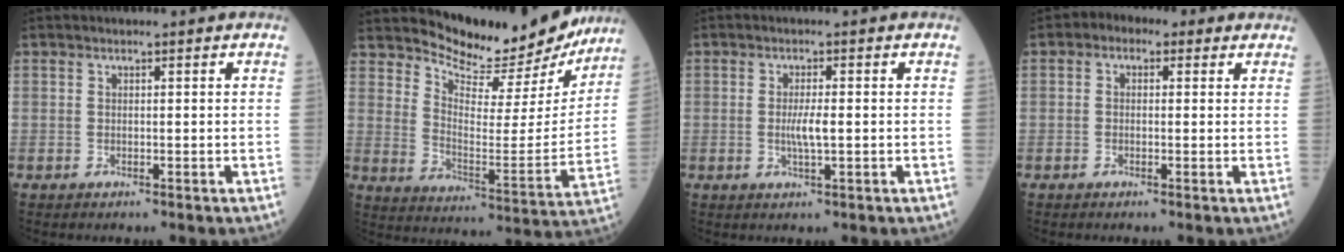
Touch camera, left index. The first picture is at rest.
{"total": 17.4, "force": [16.4, 4.0, 4.2], "torque": [-0.065, -0.053, 0.221]}
{"total": 2.8, "force": [-0.4, 0.1, 2.8], "torque": [-0.055, -0.007, -0.008]}
{"total": 4.2, "force": [1.8, 2.9, 2.4], "torque": [-0.032, 0.027, 0.018]}